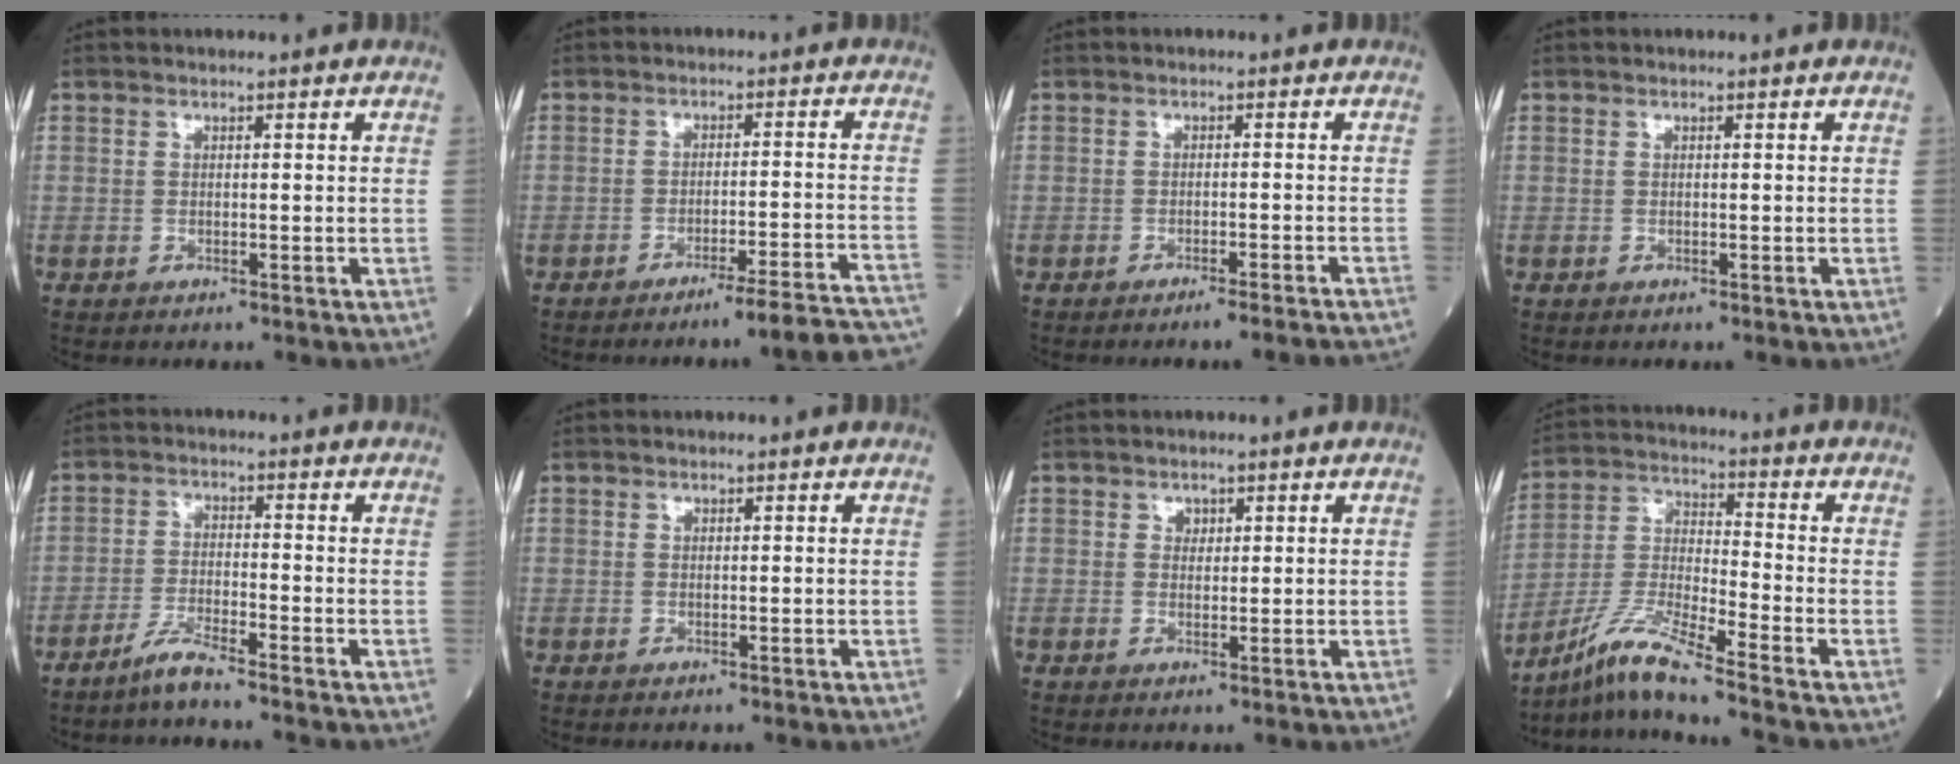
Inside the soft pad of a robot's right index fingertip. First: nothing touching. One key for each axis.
{"total": 12.8, "fx": -11.9, "fy": -1.4, "fz": 4.6, "tx": -0.018, "ty": 0.008, "tz": -0.150}
{"total": 6.2, "fx": -5.5, "fy": -0.9, "fz": 2.6, "tx": -0.013, "ty": -0.011, "tz": -0.071}
{"total": 0.0}
{"total": 3.9, "fx": -3.4, "fy": -0.4, "fz": 1.8, "tx": -0.045, "ty": -0.013, "tz": -0.073}
{"total": 0.0}
{"total": 1.1, "fx": 0.6, "fy": 0.9, "fz": 0.4, "tx": 0.000, "ty": -0.002, "tz": 0.007}
{"total": 10.1, "fx": -8.2, "fy": -1.6, "fz": 5.6, "tx": -0.131, "ty": -0.018, "tz": -0.159}